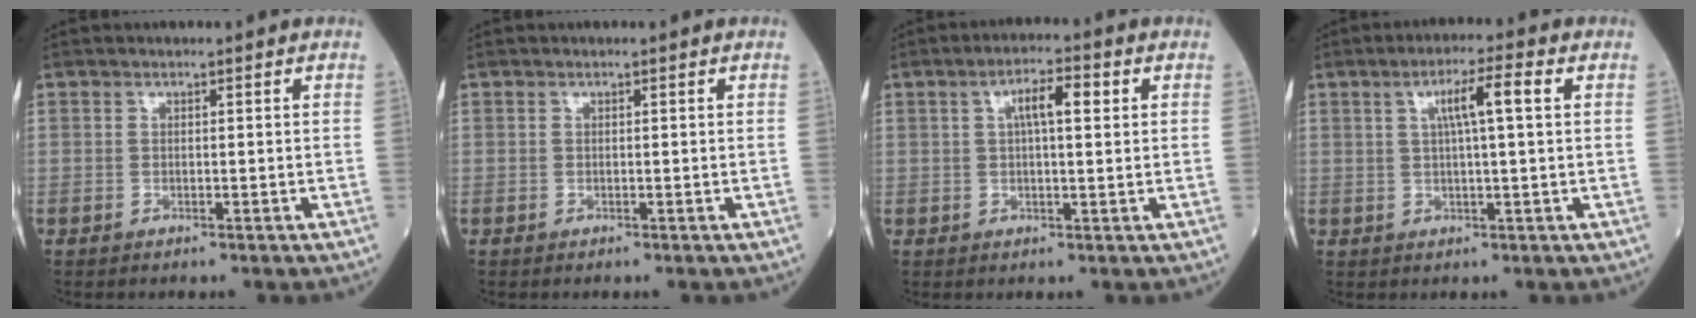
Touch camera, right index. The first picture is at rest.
{"total": 0.0}
{"total": 5.2, "force": [1.6, 1.1, 4.8], "torque": [-0.086, 0.015, 0.028]}
{"total": 5.6, "force": [1.7, -0.1, 5.4], "torque": [-0.096, 0.009, 0.030]}